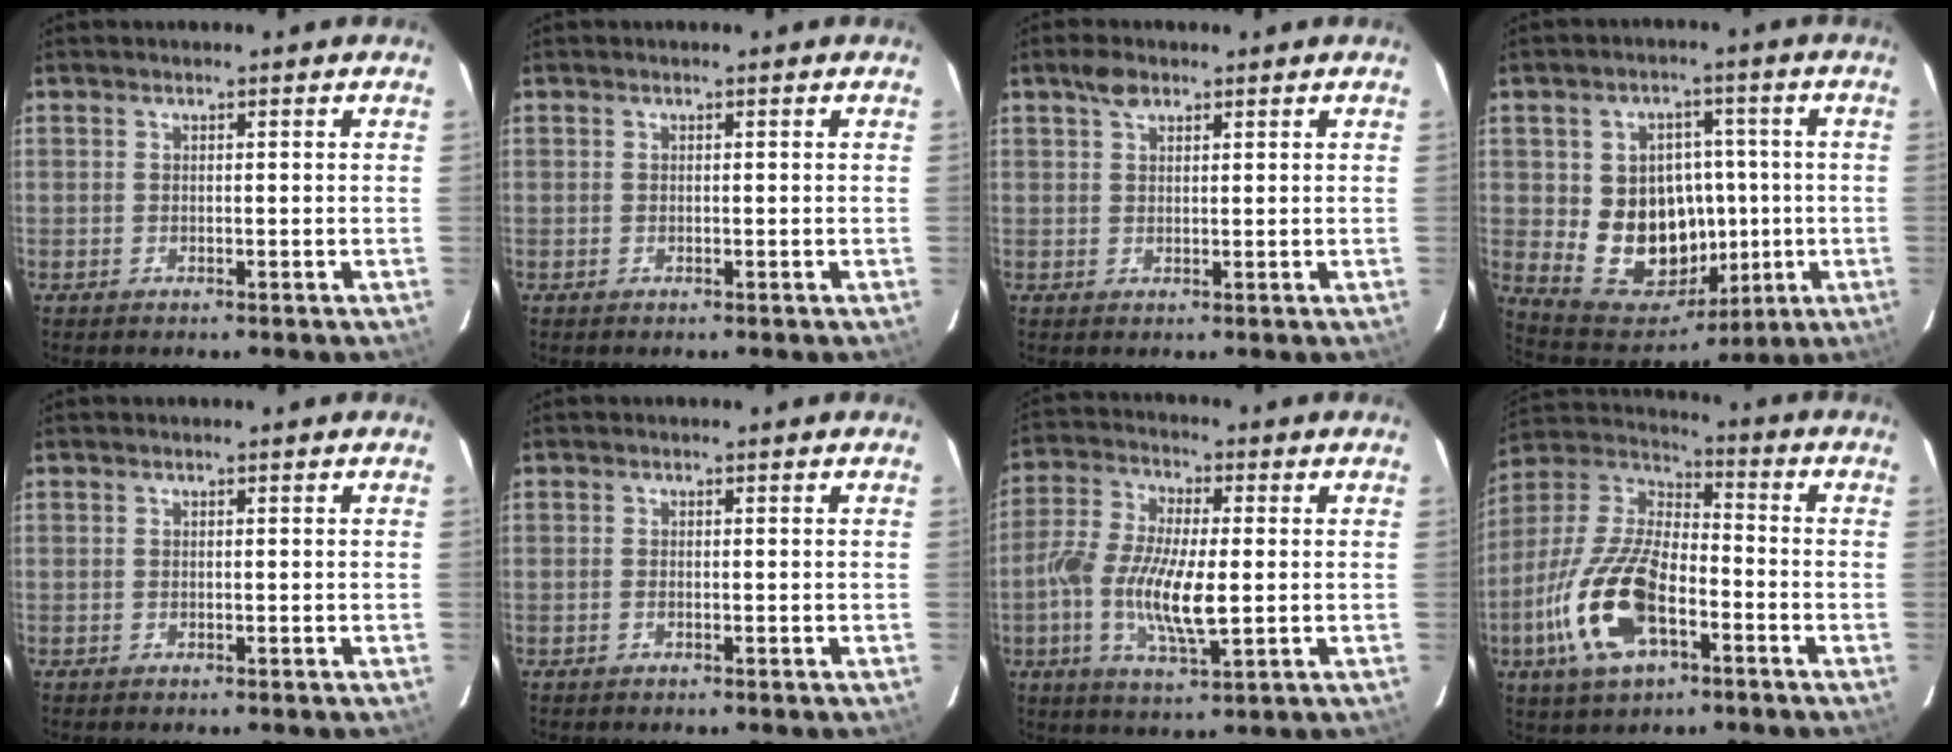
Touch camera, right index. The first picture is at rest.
{"total": 0.0}
{"total": 3.0, "force": [2.0, 1.5, 1.7], "torque": [-0.030, 0.010, 0.037]}
{"total": 15.2, "force": [-1.0, 13.1, 7.5], "torque": [-0.161, 0.016, 0.011]}
{"total": 0.0}
{"total": 0.0}
{"total": 12.2, "force": [-1.7, 4.1, 11.3], "torque": [-0.235, -0.002, -0.037]}
{"total": 18.0, "force": [-7.0, 8.4, 14.3], "torque": [-0.310, -0.005, -0.133]}